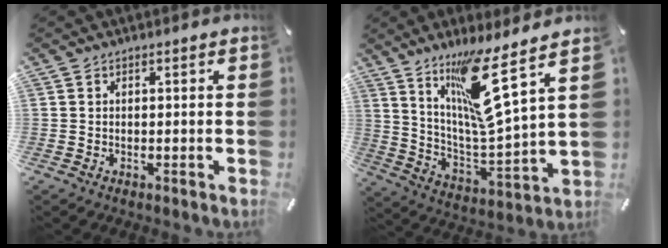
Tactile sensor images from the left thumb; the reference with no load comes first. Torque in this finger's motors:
{"motor_torque": [2.81, 2.22, 1.43, -1.34, 0.64]}